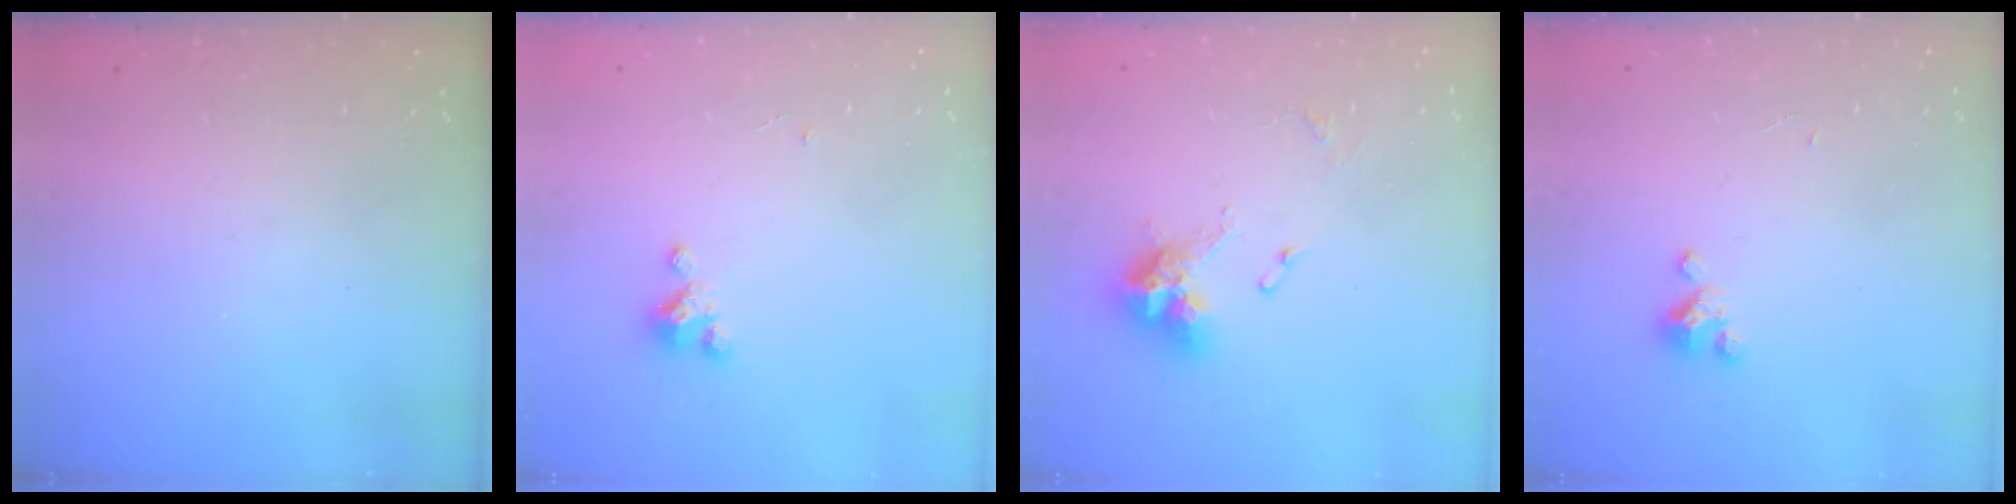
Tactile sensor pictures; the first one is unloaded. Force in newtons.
{"total": 2.7, "press": 2.7, "slide": 0.3}
{"total": 11.5, "press": 11.4, "slide": 1.4}
{"total": 2.3, "press": 2.2, "slide": 0.4}